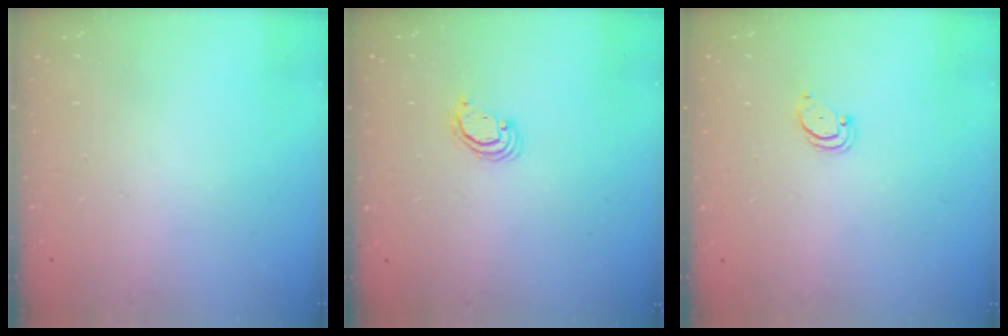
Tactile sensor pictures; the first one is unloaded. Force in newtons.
{"total": 2.4, "press": 2.4, "slide": 0.3}
{"total": 2.5, "press": 2.5, "slide": 0.3}